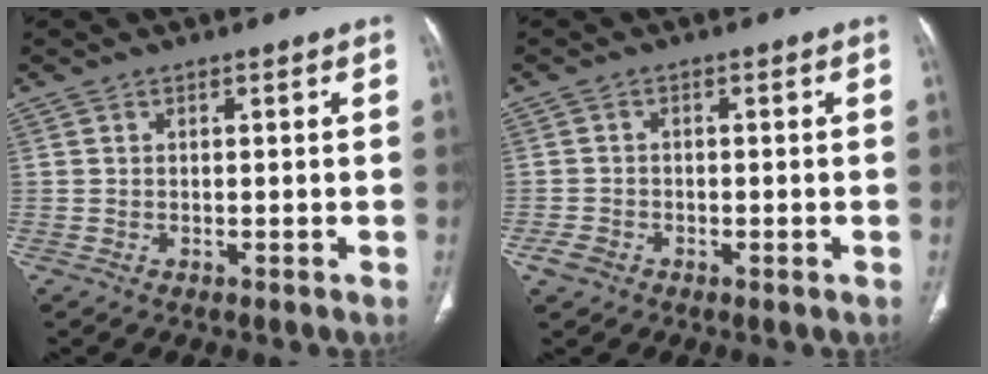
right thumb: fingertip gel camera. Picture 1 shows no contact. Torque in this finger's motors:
{"motor_torque": [0.37, 0.15, 0.00, -0.49, -0.04]}